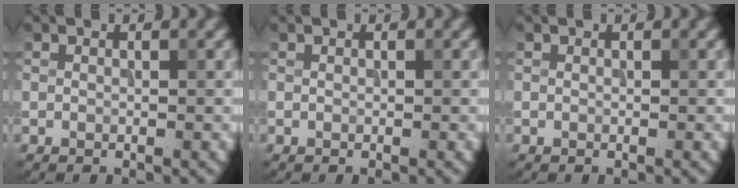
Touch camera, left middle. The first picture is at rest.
{"total": 0.0}
{"total": 0.0}